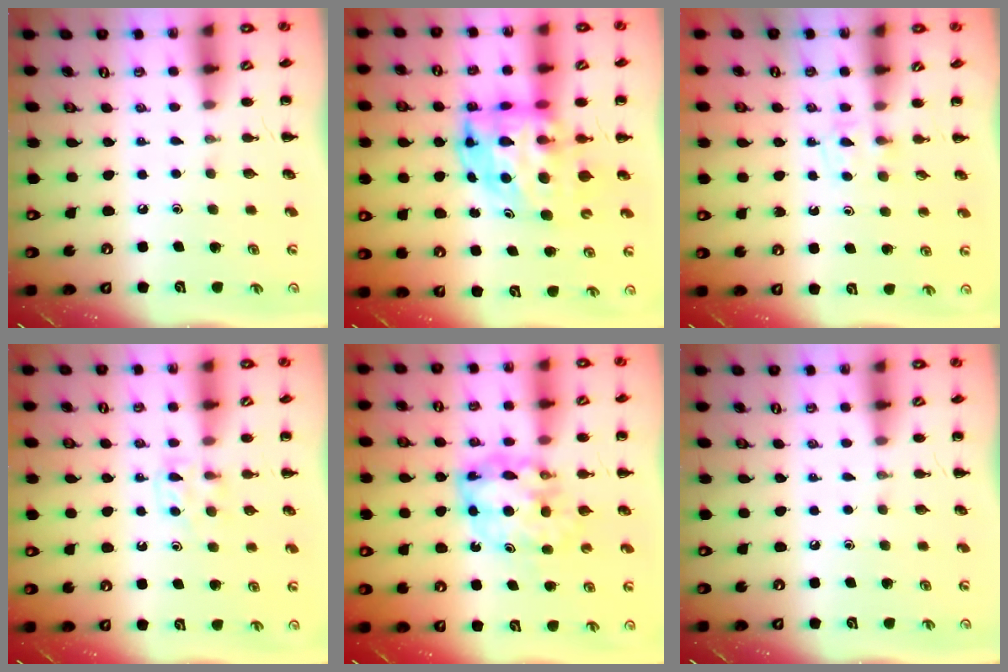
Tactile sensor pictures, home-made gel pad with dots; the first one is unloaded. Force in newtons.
{"total": 11.0, "press": 10.6, "slide": 3.0}
{"total": 3.4, "press": 3.1, "slide": 1.5}
{"total": 3.3, "press": 3.0, "slide": 1.3}
{"total": 8.2, "press": 8.0, "slide": 1.6}
{"total": 0.0}